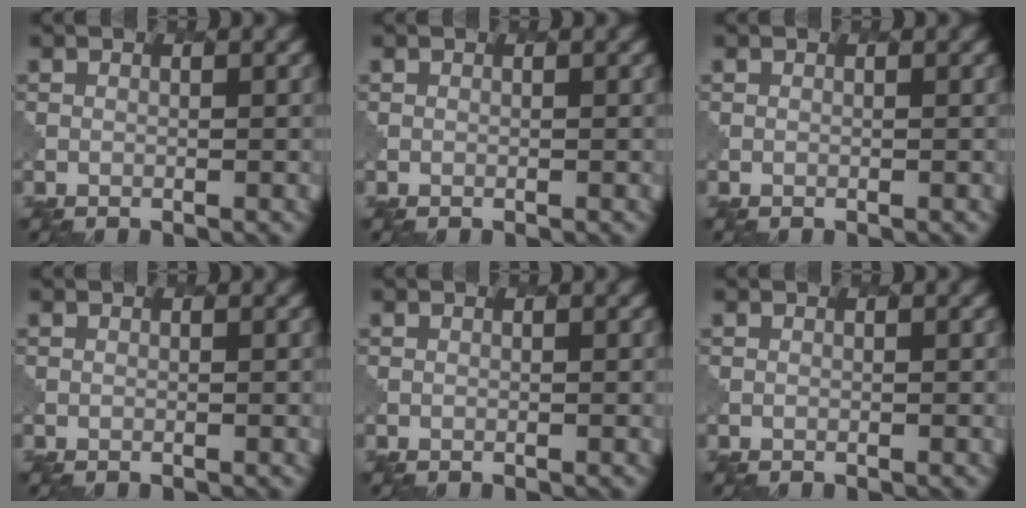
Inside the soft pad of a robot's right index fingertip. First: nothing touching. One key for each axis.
{"total": 0.0}
{"total": 0.0}
{"total": 0.0}
{"total": 0.0}
{"total": 0.0}